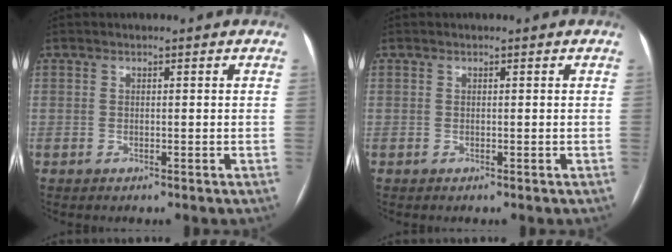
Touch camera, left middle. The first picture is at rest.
{"total": 0.0}